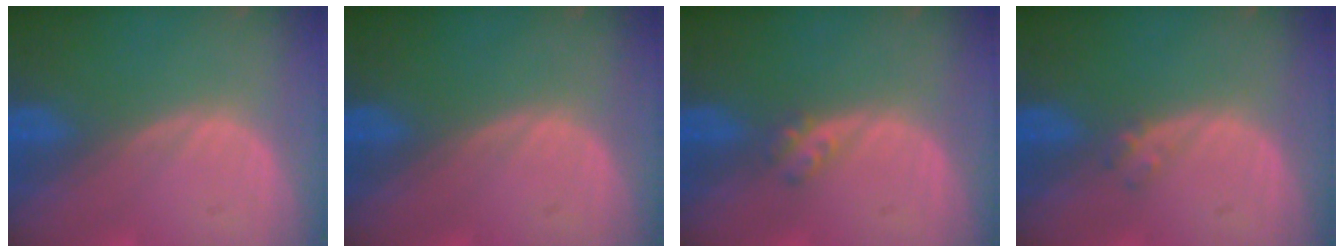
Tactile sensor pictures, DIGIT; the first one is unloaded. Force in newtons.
{"total": 0.0}
{"total": 2.3, "press": 2.0, "slide": 1.2}
{"total": 1.2, "press": 1.2, "slide": 0.2}